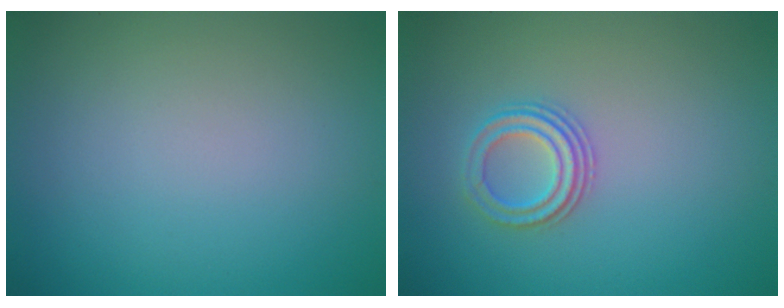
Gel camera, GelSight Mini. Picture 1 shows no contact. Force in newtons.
{"total": 2.6, "press": 2.3, "slide": 1.2}